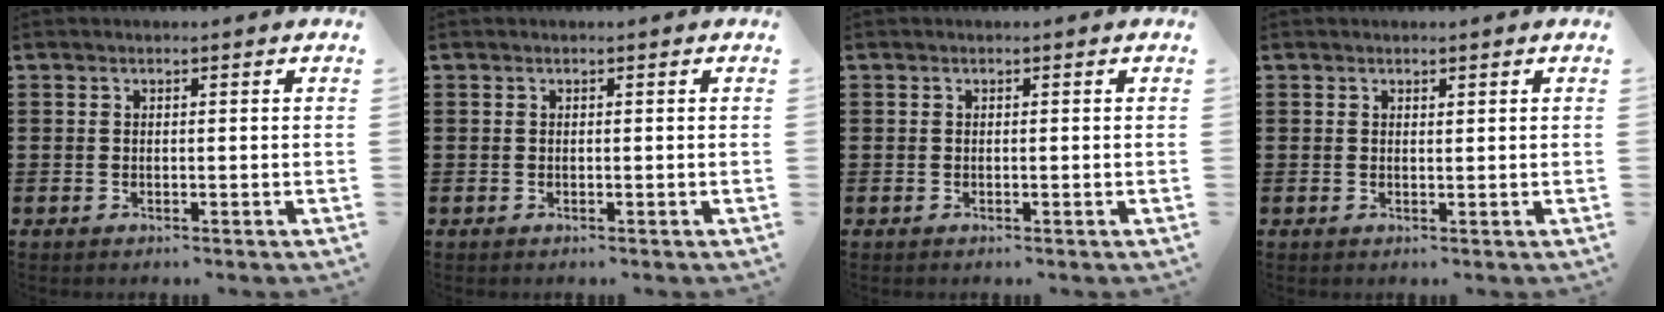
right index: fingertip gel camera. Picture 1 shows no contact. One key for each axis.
{"total": 0.0}
{"total": 0.0}
{"total": 0.6, "fx": 0.5, "fy": 0.3, "fz": 0.1, "tx": -0.003, "ty": 0.002, "tz": 0.010}